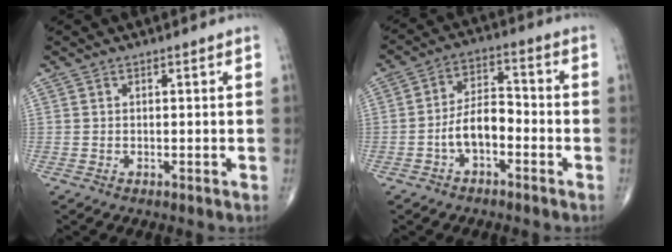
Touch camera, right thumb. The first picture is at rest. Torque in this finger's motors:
{"motor_torque": [0.54, 0.31, 0.77, -0.53, 0.07]}